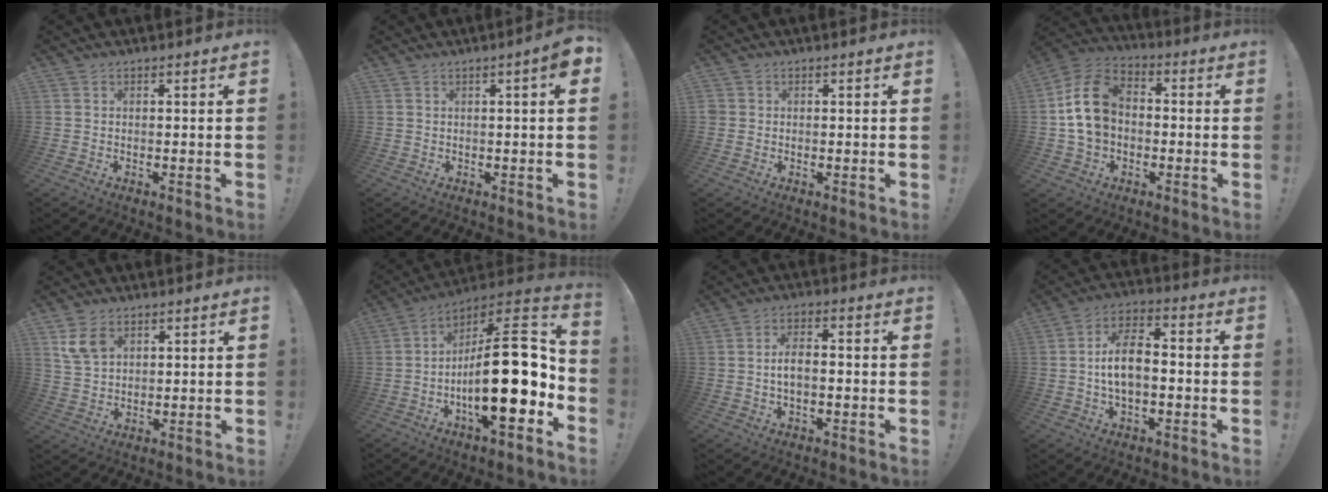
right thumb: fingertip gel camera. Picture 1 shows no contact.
{"total": 3.8, "force": [0.8, 0.1, 3.7], "torque": [-0.057, -0.002, 0.011]}
{"total": 1.5, "force": [0.0, 1.4, 0.4], "torque": [-0.014, 0.005, 0.003]}
{"total": 14.8, "force": [1.2, 11.3, 9.5], "torque": [-0.147, 0.018, 0.028]}
{"total": 7.3, "force": [3.7, 4.9, 4.0], "torque": [-0.064, -0.008, 0.074]}
{"total": 25.8, "force": [-3.5, 9.2, 23.8], "torque": [-0.381, 0.018, -0.052]}
{"total": 5.1, "force": [-0.6, 2.5, 4.4], "torque": [-0.061, 0.004, -0.013]}
{"total": 10.2, "force": [-1.3, 5.7, 8.3], "torque": [-0.144, 0.008, -0.021]}